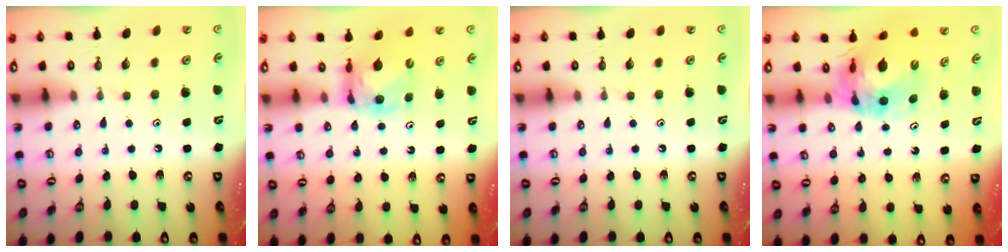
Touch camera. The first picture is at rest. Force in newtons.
{"total": 5.8, "press": 5.7, "slide": 0.6}
{"total": 0.0}
{"total": 10.9, "press": 10.9, "slide": 1.2}